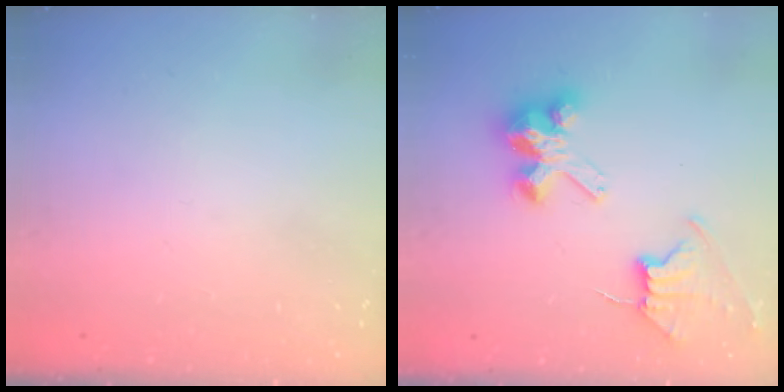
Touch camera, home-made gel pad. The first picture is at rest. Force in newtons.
{"total": 8.4, "press": 8.3, "slide": 0.7}